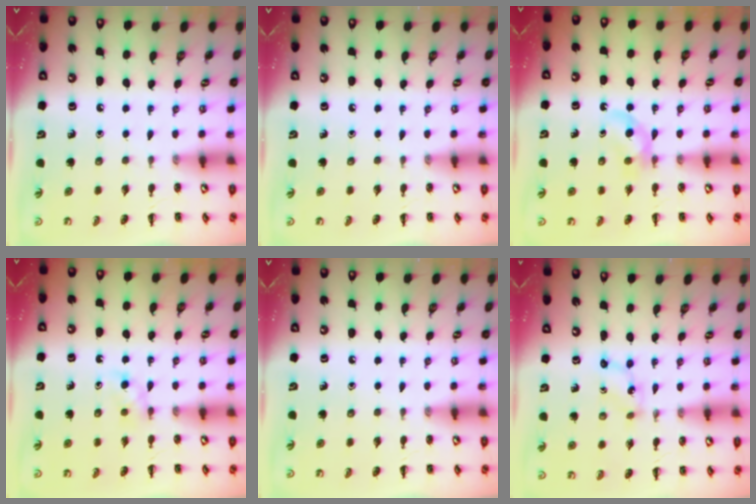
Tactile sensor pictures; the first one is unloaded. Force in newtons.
{"total": 0.0}
{"total": 4.1, "press": 3.8, "slide": 1.5}
{"total": 3.3, "press": 3.1, "slide": 0.9}
{"total": 0.0}
{"total": 1.0, "press": 0.9, "slide": 0.3}